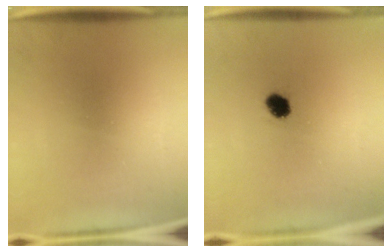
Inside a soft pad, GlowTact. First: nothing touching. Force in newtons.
{"total": 2.6}